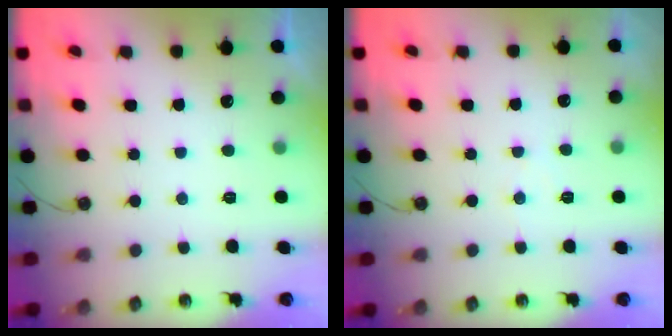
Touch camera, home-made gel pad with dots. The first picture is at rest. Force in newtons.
{"total": 3.4, "press": 3.3, "slide": 0.5}